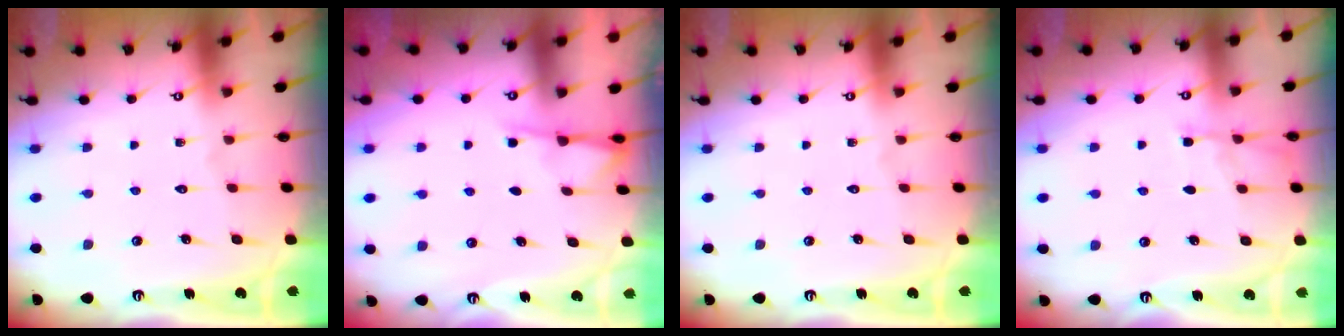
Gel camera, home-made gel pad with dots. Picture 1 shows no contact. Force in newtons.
{"total": 2.5, "press": 2.5, "slide": 0.4}
{"total": 0.0}
{"total": 5.9, "press": 5.9, "slide": 0.6}